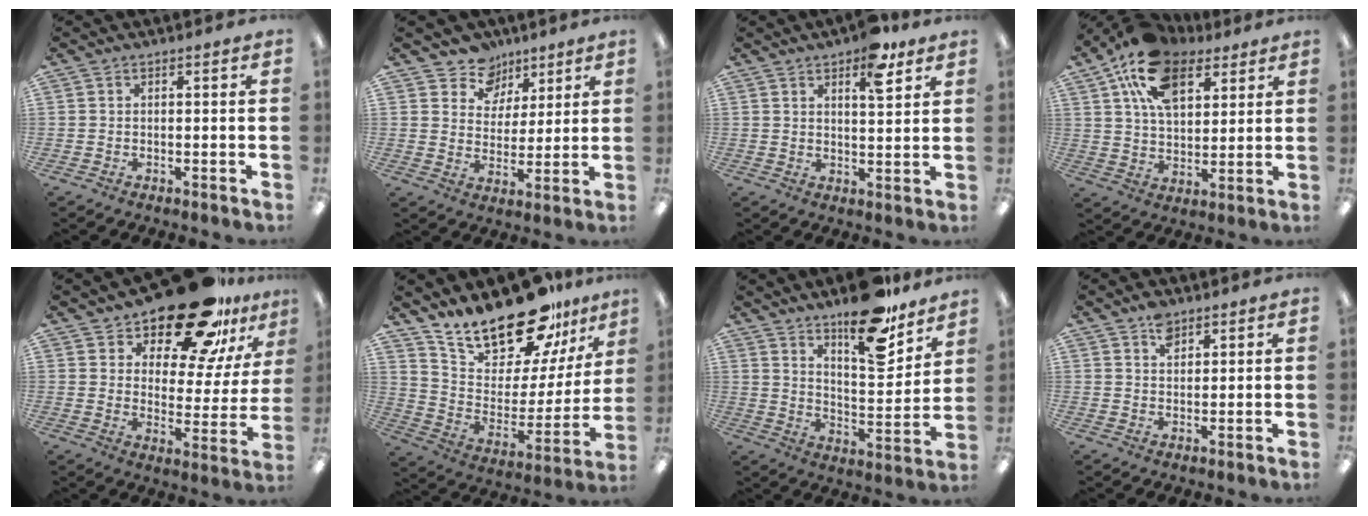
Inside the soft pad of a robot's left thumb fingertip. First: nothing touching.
{"total": 8.9, "force": [6.2, 6.3, 0.9], "torque": [-0.019, -0.049, 0.116]}
{"total": 8.8, "force": [5.6, 3.4, 5.9], "torque": [-0.074, -0.026, 0.090]}
{"total": 16.5, "force": [9.2, 9.5, 9.9], "torque": [-0.182, -0.018, 0.169]}
{"total": 21.8, "force": [17.3, 7.7, 10.8], "torque": [-0.176, -0.113, 0.296]}
{"total": 21.7, "force": [18.9, 6.9, 8.2], "torque": [-0.142, -0.144, 0.330]}
{"total": 17.7, "force": [13.4, 6.2, 9.7], "torque": [-0.130, -0.096, 0.225]}
{"total": 4.1, "force": [2.8, 2.4, 1.9], "torque": [-0.028, -0.006, 0.050]}